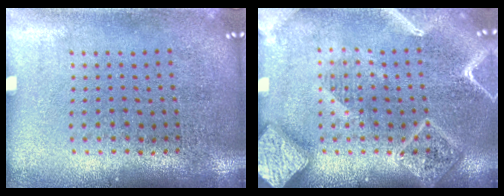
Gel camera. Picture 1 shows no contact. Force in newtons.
{"total": 4.3, "press": 4.3, "slide": 0.5}